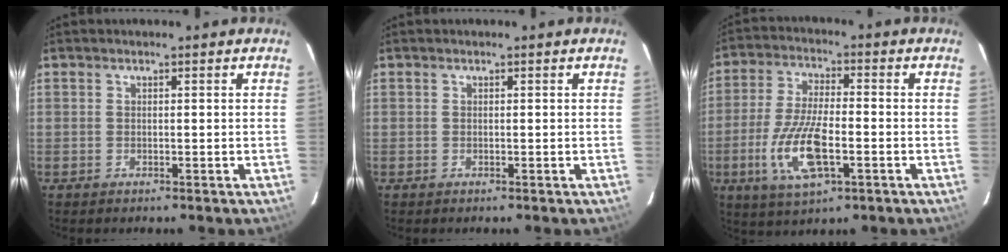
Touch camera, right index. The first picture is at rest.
{"total": 0.0}
{"total": 12.7, "force": [-4.0, 4.5, 11.1], "torque": [-0.235, -0.010, -0.075]}